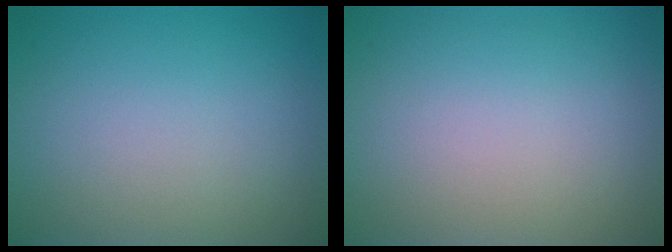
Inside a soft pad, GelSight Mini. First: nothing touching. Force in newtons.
{"total": 0.0}